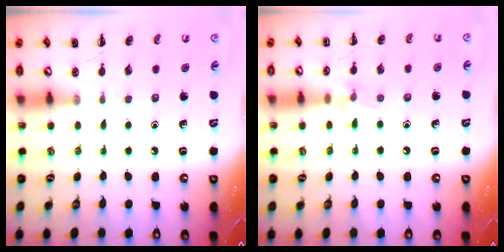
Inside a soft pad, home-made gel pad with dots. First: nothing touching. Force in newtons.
{"total": 6.1, "press": 5.8, "slide": 2.0}